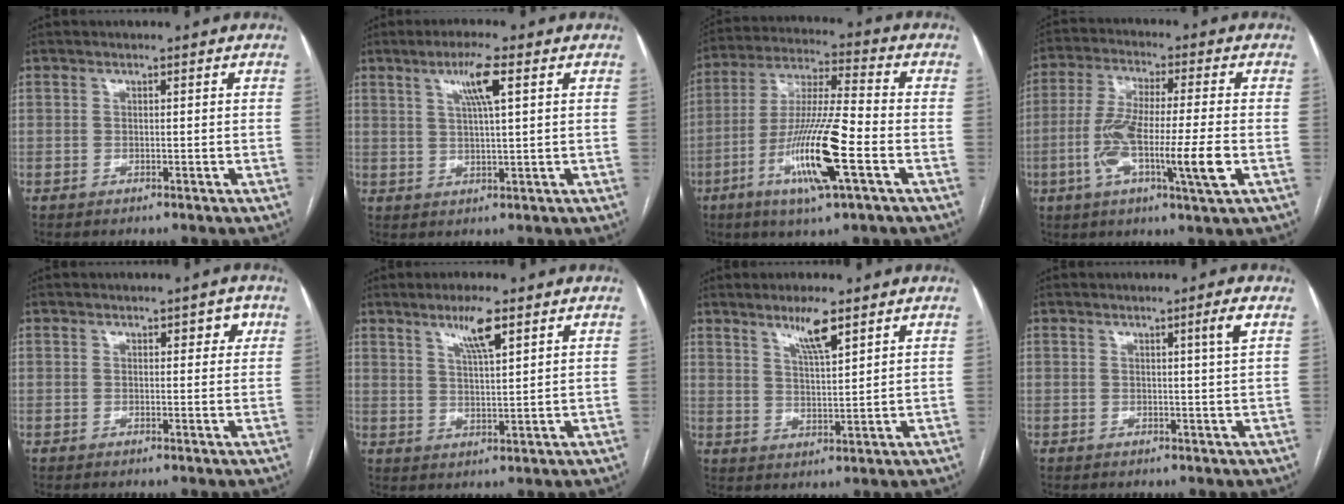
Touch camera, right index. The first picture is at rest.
{"total": 5.6, "force": [2.5, 0.1, 5.0], "torque": [-0.091, 0.003, 0.043]}
{"total": 15.0, "force": [-5.4, 0.7, 14.0], "torque": [-0.275, -0.014, -0.100]}
{"total": 13.2, "force": [-3.4, 0.6, 12.8], "torque": [-0.240, -0.006, -0.065]}
{"total": 2.4, "force": [1.2, 1.2, 1.7], "torque": [-0.016, 0.004, 0.014]}
{"total": 5.6, "force": [3.5, 0.5, 4.3], "torque": [-0.078, -0.003, 0.063]}
{"total": 5.7, "force": [3.9, 0.4, 4.1], "torque": [-0.074, -0.007, 0.071]}
{"total": 2.2, "force": [0.9, -0.8, 1.8], "torque": [-0.029, -0.008, 0.018]}